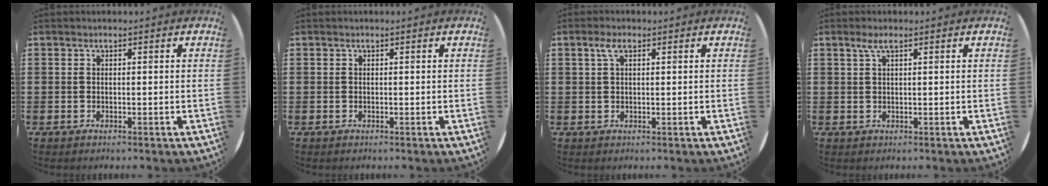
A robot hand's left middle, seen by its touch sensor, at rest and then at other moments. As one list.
[{"total": 0.0}, {"total": 2.1, "force": [0.9, 0.8, 1.7], "torque": [-0.036, 0.006, 0.015]}, {"total": 1.8, "force": [0.9, 0.3, 1.5], "torque": [-0.031, 0.005, 0.015]}]